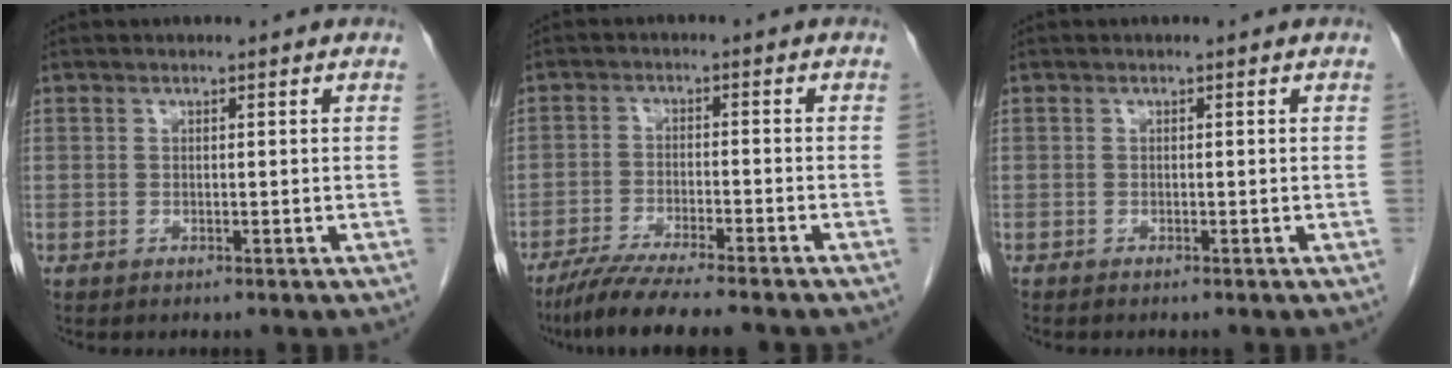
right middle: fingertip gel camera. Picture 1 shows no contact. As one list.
[{"total": 9.7, "force": [-8.1, -0.2, 5.3], "torque": [-0.080, -0.027, -0.132]}, {"total": 0.6, "force": [-0.5, 0.0, 0.2], "torque": [-0.005, -0.001, -0.010]}]